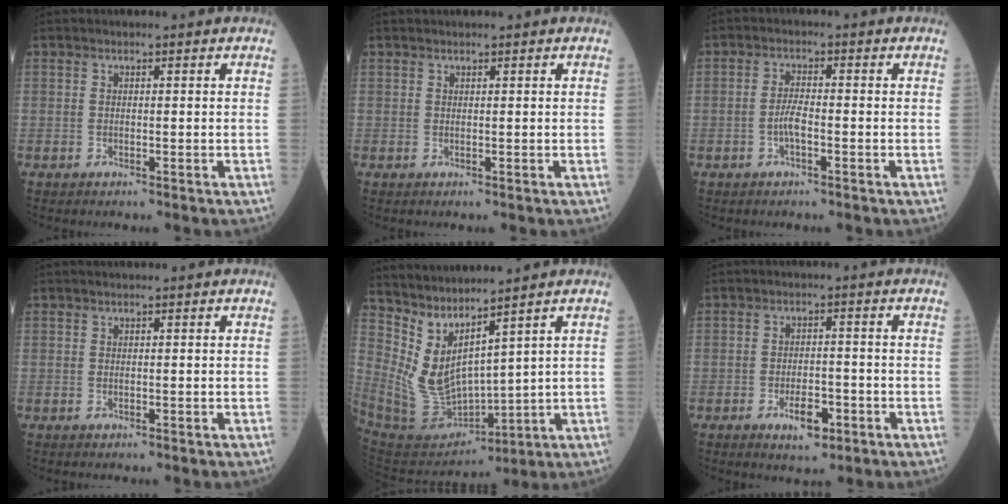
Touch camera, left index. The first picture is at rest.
{"total": 0.5, "force": [0.5, -0.1, 0.1], "torque": [-0.002, 0.012, 0.014]}
{"total": 2.6, "force": [-1.1, 0.5, 2.4], "torque": [-0.048, 0.002, -0.023]}
{"total": 0.0}
{"total": 8.6, "force": [6.2, 1.6, 5.6], "torque": [-0.133, -0.017, 0.153]}
{"total": 4.8, "force": [-2.4, 2.0, 3.6], "torque": [-0.061, 0.000, -0.032]}